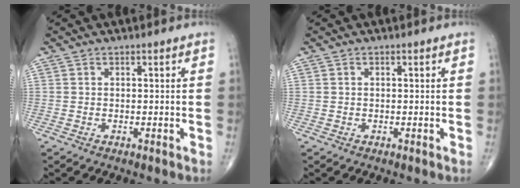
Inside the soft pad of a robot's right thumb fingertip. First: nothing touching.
{"total": 0.0}